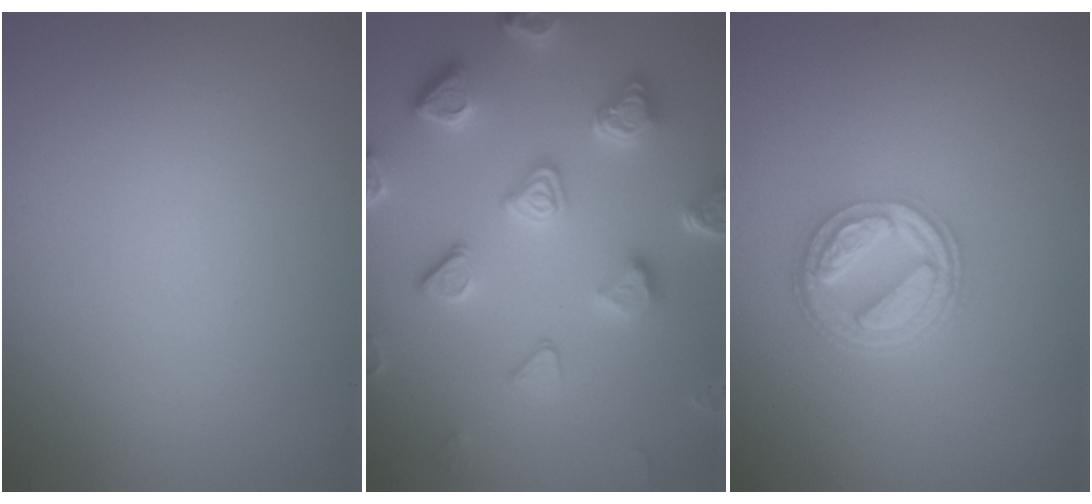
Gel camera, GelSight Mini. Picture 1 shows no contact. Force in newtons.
{"total": 5.4, "press": 4.9, "slide": 2.3}
{"total": 4.8, "press": 3.7, "slide": 3.1}